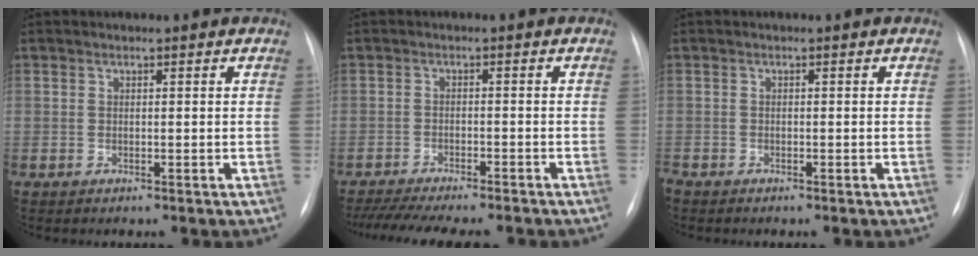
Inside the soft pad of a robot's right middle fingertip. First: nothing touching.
{"total": 15.2, "force": [-13.3, 2.7, 6.9], "torque": [-0.129, -0.017, -0.183]}
{"total": 1.0, "force": [-0.9, 0.3, 0.3], "torque": [-0.003, -0.001, -0.014]}